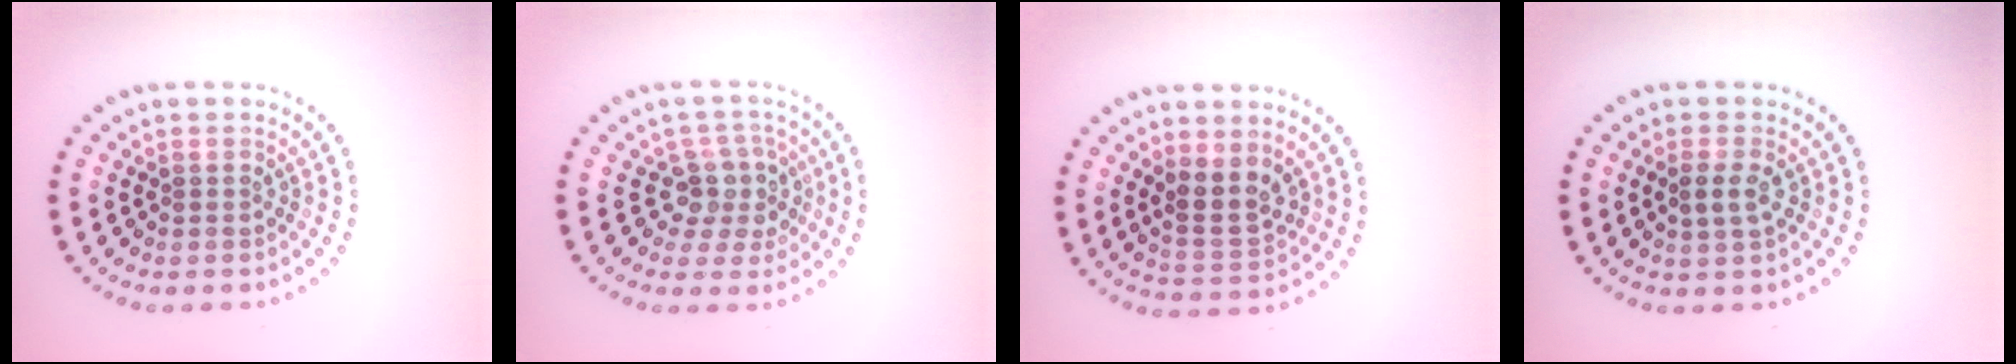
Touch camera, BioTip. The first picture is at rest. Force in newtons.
{"total": 3.6, "press": 2.8, "slide": 2.2}
{"total": 3.0, "press": 2.7, "slide": 1.2}
{"total": 1.9, "press": 1.8, "slide": 0.5}